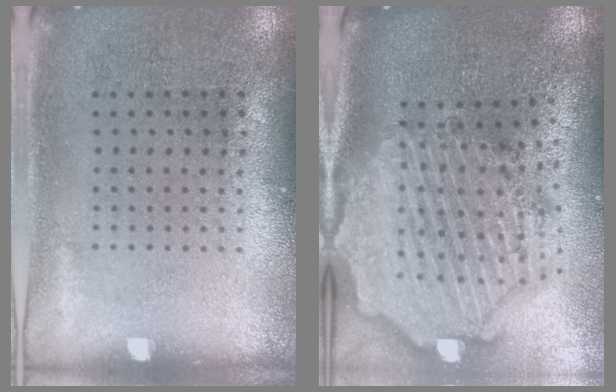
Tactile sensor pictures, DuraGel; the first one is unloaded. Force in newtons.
{"total": 3.7, "press": 3.1, "slide": 2.1}